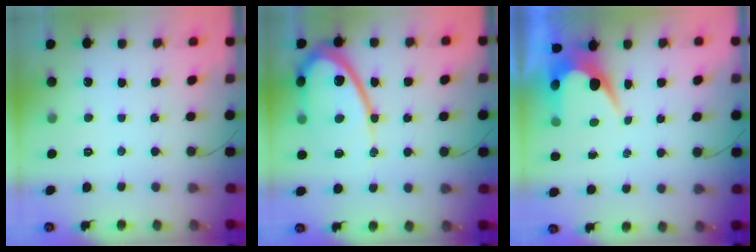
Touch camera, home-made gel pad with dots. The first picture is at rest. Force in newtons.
{"total": 14.5, "press": 14.4, "slide": 1.4}
{"total": 6.1, "press": 6.1, "slide": 0.4}